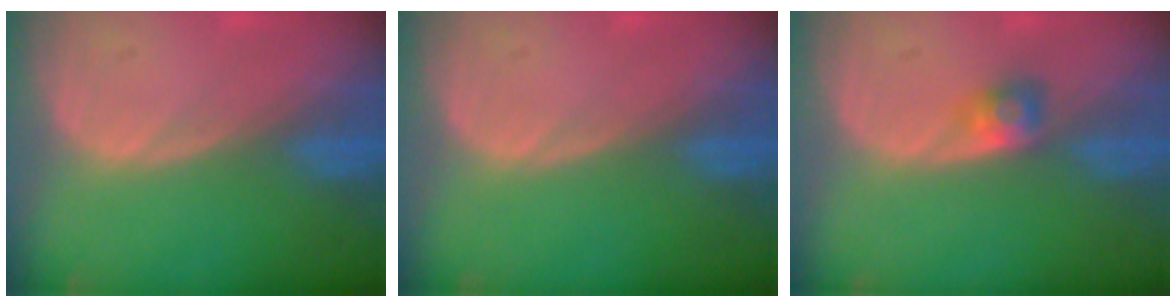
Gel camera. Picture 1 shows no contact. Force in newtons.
{"total": 0.0}
{"total": 2.5, "press": 2.4, "slide": 0.8}